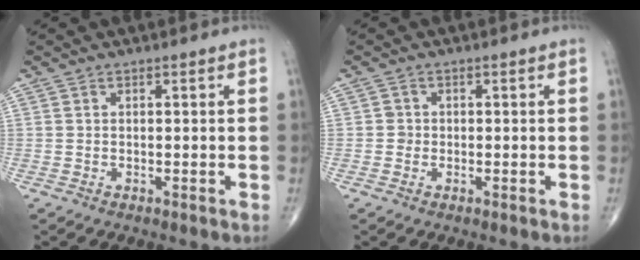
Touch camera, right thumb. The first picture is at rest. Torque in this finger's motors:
{"motor_torque": [-0.01, 0.26, 0.13, -0.30, -0.02]}